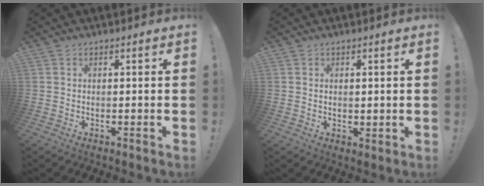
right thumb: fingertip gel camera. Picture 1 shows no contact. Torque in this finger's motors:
{"motor_torque": [-0.06, -0.24, -0.17, 0.10, 0.02]}